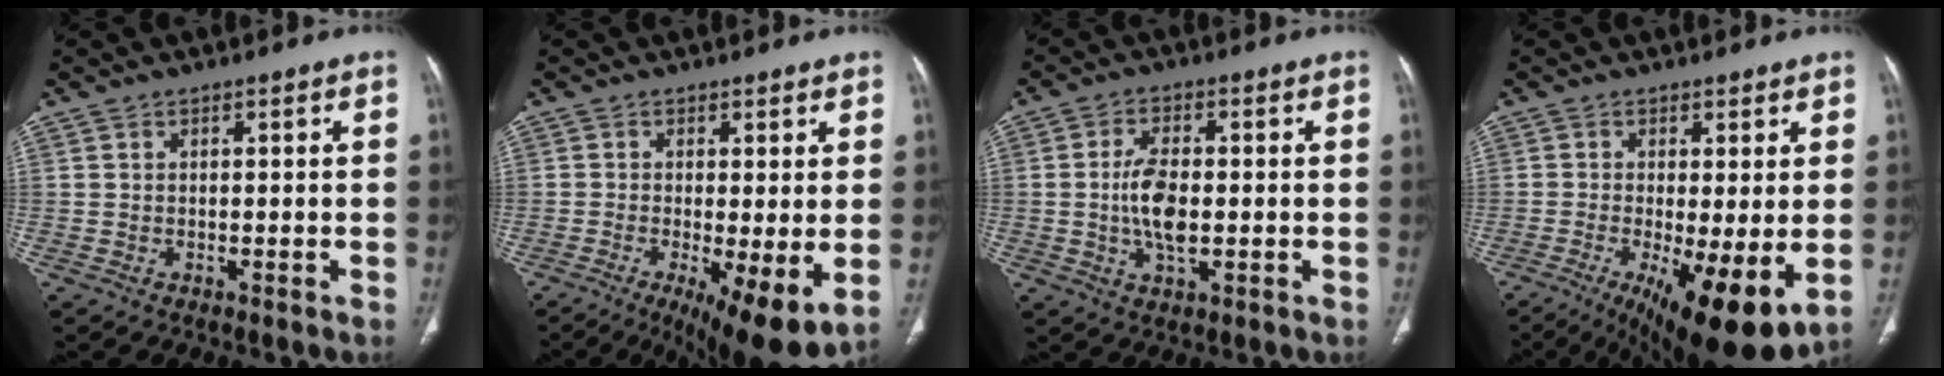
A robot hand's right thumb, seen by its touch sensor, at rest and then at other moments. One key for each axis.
{"total": 11.0, "fx": -2.8, "fy": 3.1, "fz": 10.2, "tx": -0.161, "ty": -0.024, "tz": -0.038}
{"total": 7.5, "fx": -0.5, "fy": 3.6, "fz": 6.5, "tx": -0.129, "ty": 0.001, "tz": -0.010}
{"total": 14.0, "fx": -3.8, "fy": 3.9, "fz": 12.9, "tx": -0.183, "ty": -0.025, "tz": -0.047}